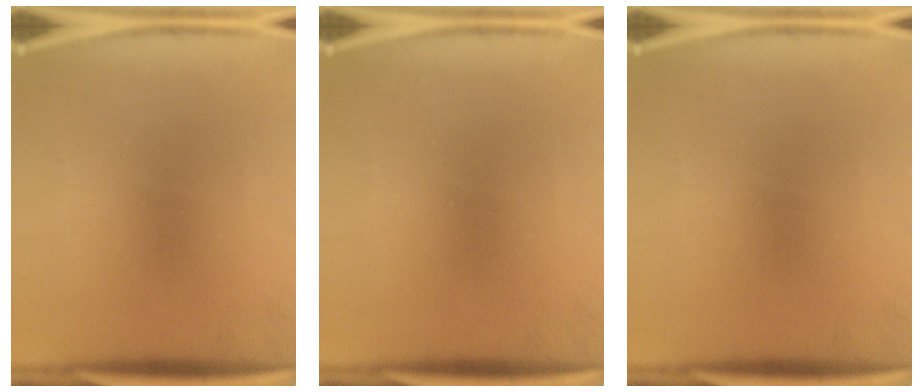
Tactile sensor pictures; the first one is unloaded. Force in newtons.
{"total": 0.0}
{"total": 0.0}